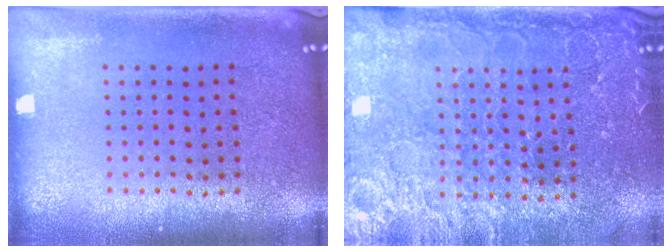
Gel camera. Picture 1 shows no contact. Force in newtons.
{"total": 4.1, "press": 3.9, "slide": 1.3}